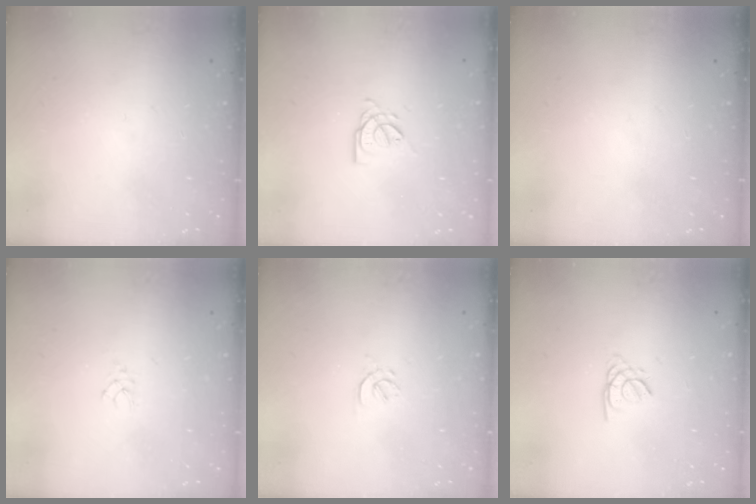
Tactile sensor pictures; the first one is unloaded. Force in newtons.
{"total": 4.2, "press": 4.1, "slide": 0.4}
{"total": 0.0}
{"total": 2.1, "press": 2.1, "slide": 0.3}
{"total": 1.7, "press": 1.6, "slide": 0.6}
{"total": 1.1, "press": 1.1, "slide": 0.3}